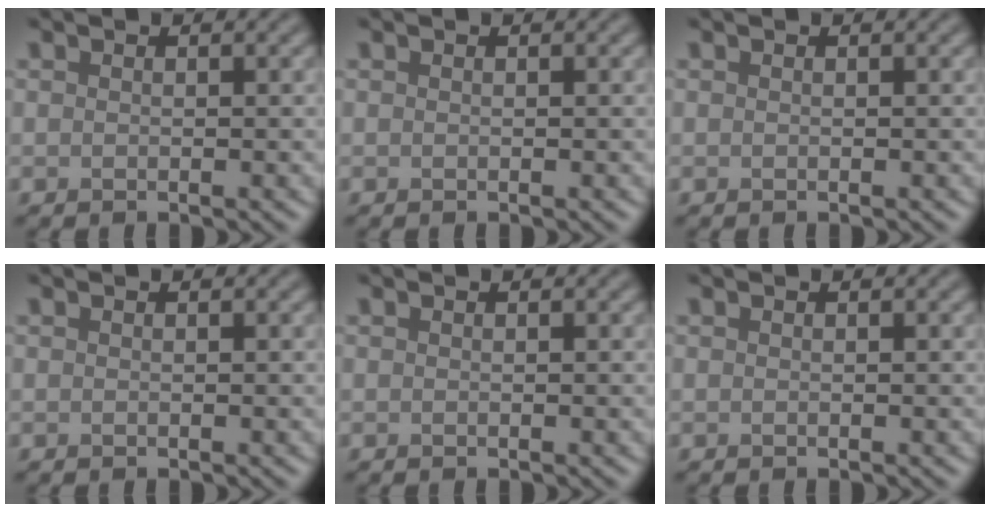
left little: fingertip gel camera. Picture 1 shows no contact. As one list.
[{"total": 0.0}, {"total": 0.0}, {"total": 0.0}, {"total": 0.0}, {"total": 0.0}]